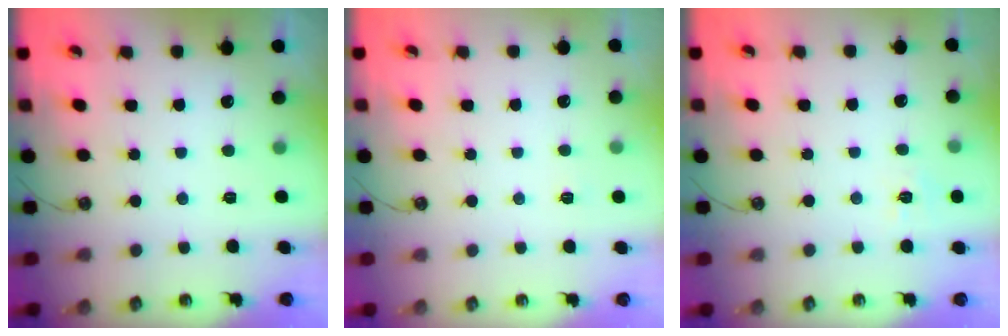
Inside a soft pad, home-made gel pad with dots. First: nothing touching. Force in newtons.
{"total": 2.8, "press": 2.8, "slide": 0.3}
{"total": 6.6, "press": 6.6, "slide": 0.5}